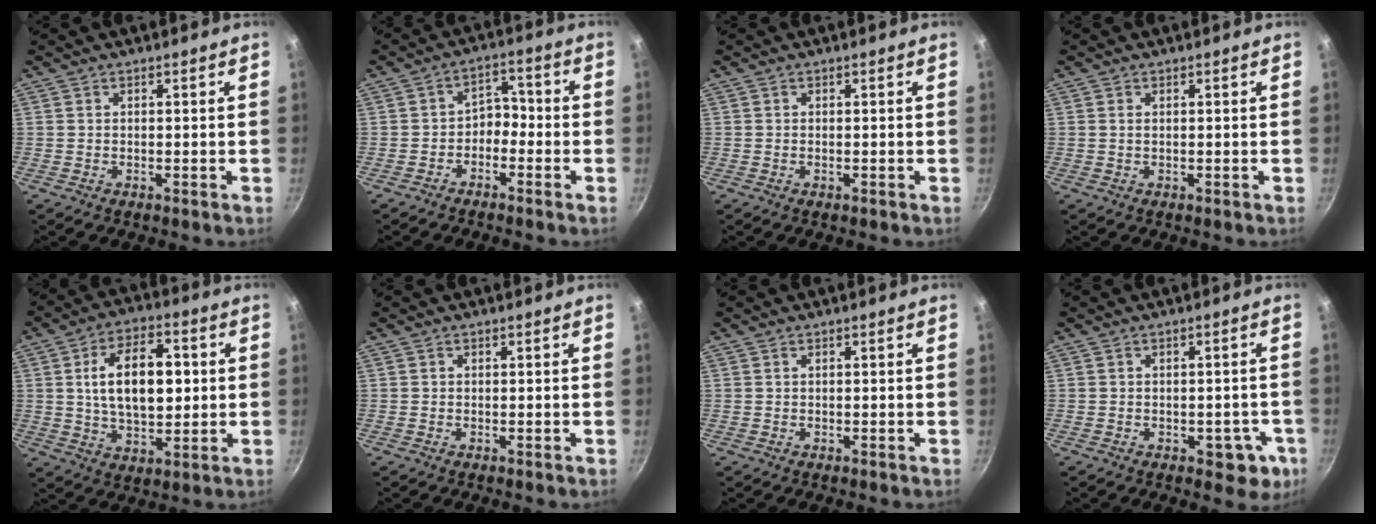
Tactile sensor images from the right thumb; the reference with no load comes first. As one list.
[{"total": 4.9, "force": [-2.1, 3.4, 2.8], "torque": [-0.020, 0.035, -0.046]}, {"total": 0.0}, {"total": 0.6, "force": [0.1, 0.3, 0.5], "torque": [-0.012, 0.003, 0.004]}, {"total": 14.9, "force": [2.0, 8.3, 12.2], "torque": [-0.178, 0.003, 0.035]}, {"total": 0.0}, {"total": 0.0}, {"total": 5.1, "force": [-2.2, 3.0, 3.4], "torque": [-0.011, 0.013, -0.023]}]